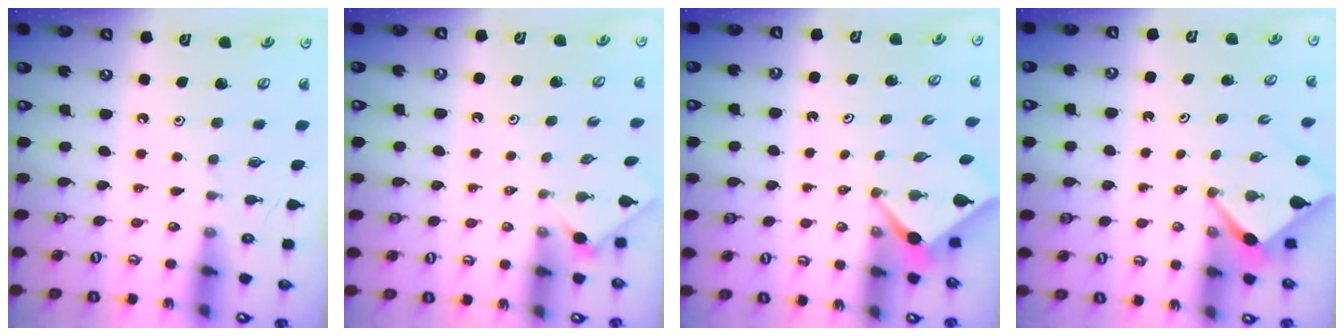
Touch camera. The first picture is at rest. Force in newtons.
{"total": 1.7, "press": 1.7, "slide": 0.4}
{"total": 2.3, "press": 2.3, "slide": 0.2}
{"total": 2.6, "press": 2.5, "slide": 0.3}